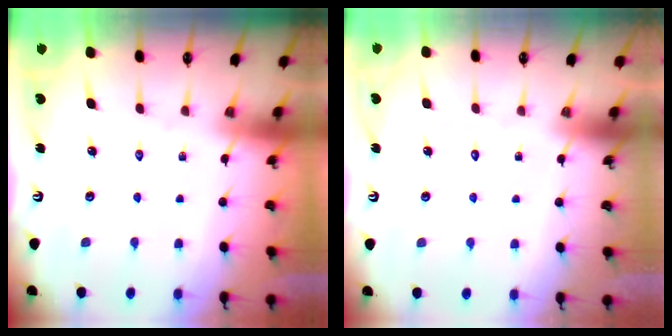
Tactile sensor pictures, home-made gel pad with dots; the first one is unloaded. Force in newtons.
{"total": 1.6, "press": 1.6, "slide": 0.1}